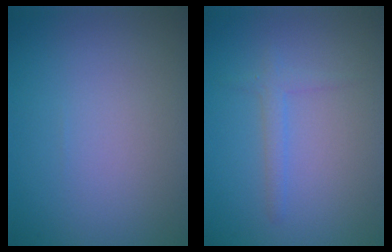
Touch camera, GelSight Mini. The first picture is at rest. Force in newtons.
{"total": 1.4, "press": 1.4, "slide": 0.1}